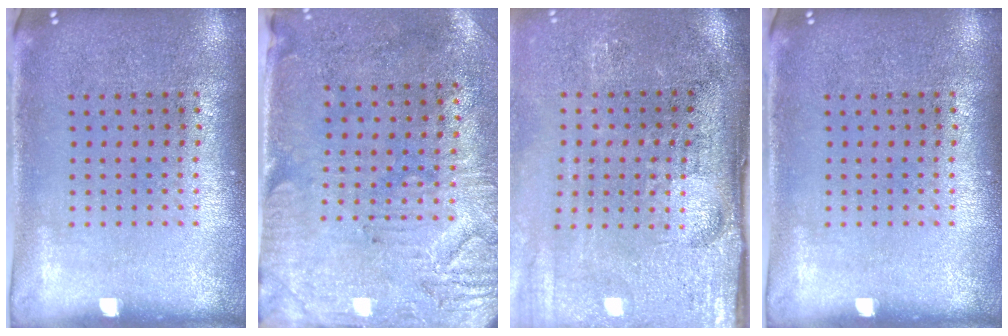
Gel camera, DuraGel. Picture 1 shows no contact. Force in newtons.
{"total": 3.0, "press": 2.5, "slide": 1.6}
{"total": 4.7, "press": 3.9, "slide": 2.7}
{"total": 0.0}